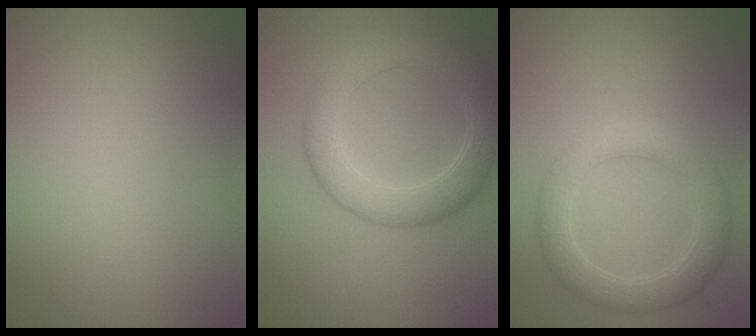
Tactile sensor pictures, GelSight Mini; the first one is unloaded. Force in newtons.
{"total": 5.6, "press": 5.6, "slide": 0.1}
{"total": 4.2, "press": 4.2, "slide": 0.1}